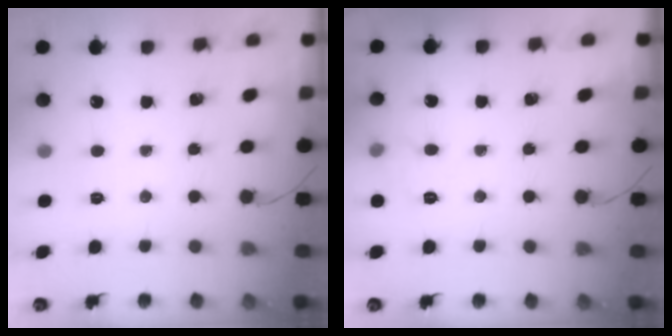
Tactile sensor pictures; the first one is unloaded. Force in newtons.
{"total": 7.4, "press": 7.3, "slide": 1.6}